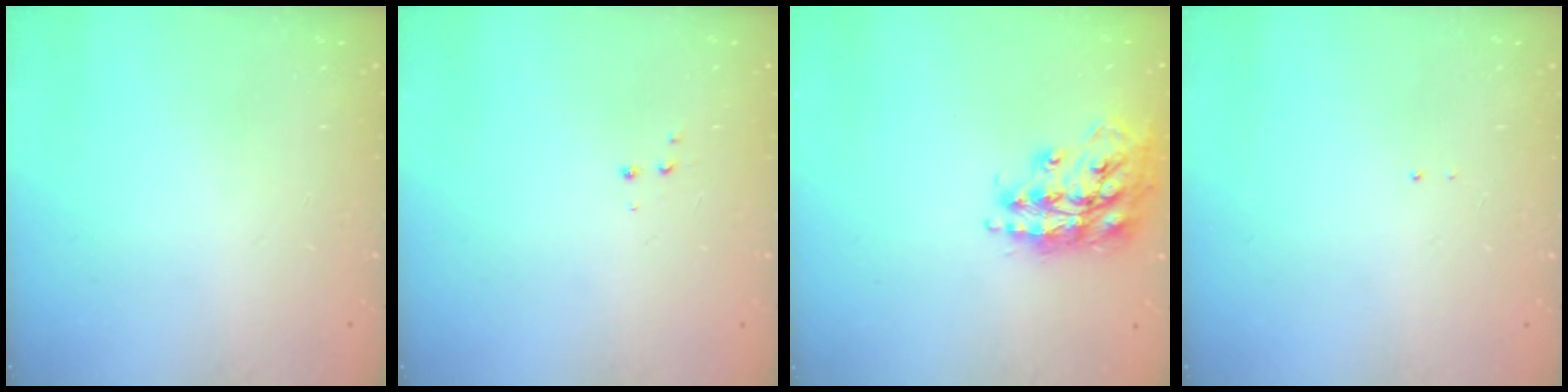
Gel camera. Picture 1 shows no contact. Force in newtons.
{"total": 3.4, "press": 3.3, "slide": 0.6}
{"total": 17.1, "press": 17.0, "slide": 1.5}
{"total": 0.7, "press": 0.7, "slide": 0.1}